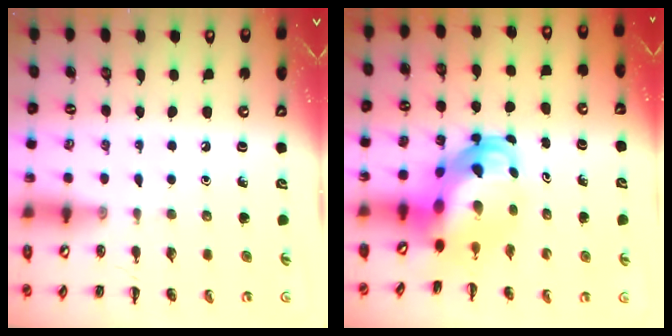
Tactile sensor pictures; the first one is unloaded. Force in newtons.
{"total": 7.1, "press": 6.8, "slide": 2.2}